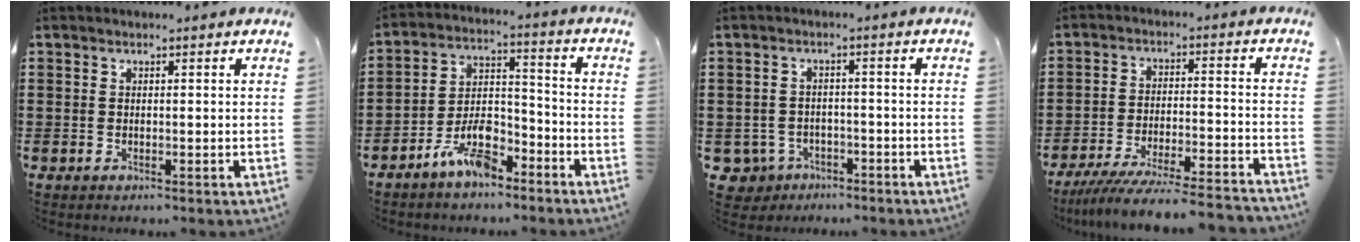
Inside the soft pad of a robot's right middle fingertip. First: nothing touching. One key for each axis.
{"total": 8.1, "fx": -6.2, "fy": 2.9, "fz": 4.4, "tx": -0.093, "ty": 0.007, "tz": -0.117}
{"total": 3.0, "fx": -2.4, "fy": 1.8, "fz": 0.5, "tx": -0.040, "ty": -0.005, "tz": -0.058}
{"total": 7.3, "fx": -6.8, "fy": -0.2, "fz": 2.7, "tx": -0.053, "ty": -0.009, "tz": -0.131}